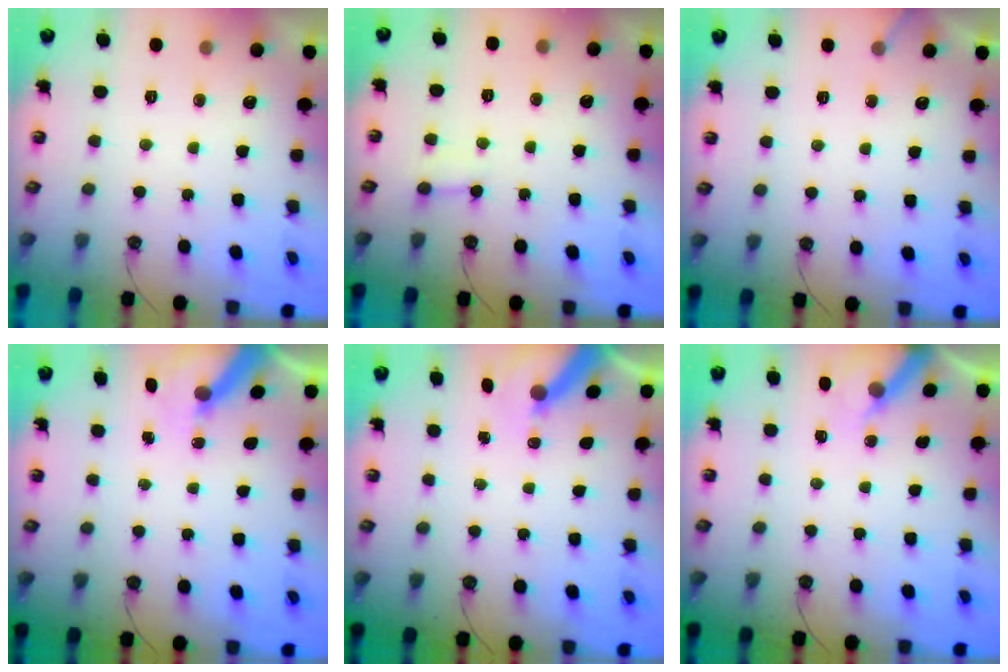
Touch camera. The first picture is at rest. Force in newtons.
{"total": 4.3, "press": 4.2, "slide": 0.4}
{"total": 1.7, "press": 1.7, "slide": 0.1}
{"total": 5.3, "press": 5.2, "slide": 0.7}
{"total": 6.4, "press": 6.4, "slide": 0.6}
{"total": 6.2, "press": 6.2, "slide": 0.6}